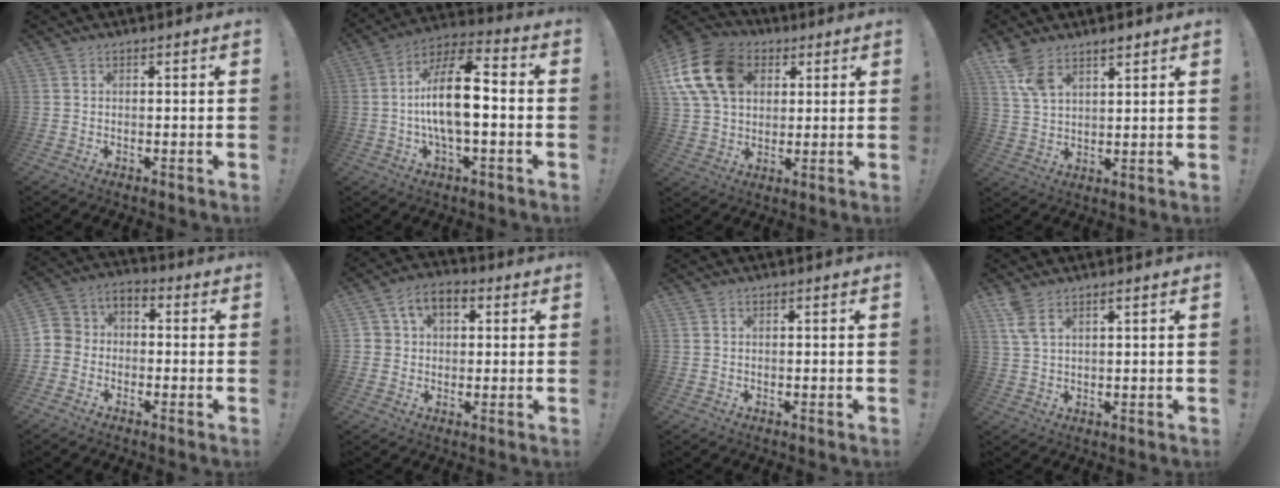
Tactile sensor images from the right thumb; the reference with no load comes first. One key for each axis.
{"total": 15.5, "fx": -1.4, "fy": 6.1, "fz": 14.2, "tx": -0.259, "ty": 0.005, "tz": -0.030}
{"total": 17.9, "fx": 6.1, "fy": 13.3, "fz": 10.3, "tx": -0.191, "ty": -0.012, "tz": 0.120}
{"total": 7.5, "fx": 5.5, "fy": 3.3, "fz": 4.0, "tx": -0.066, "ty": -0.026, "tz": 0.103}
{"total": 6.1, "fx": -4.2, "fy": 4.2, "fz": 1.5, "tx": -0.034, "ty": 0.031, "tz": -0.079}
{"total": 7.1, "fx": 2.2, "fy": 5.2, "fz": 4.4, "tx": -0.077, "ty": 0.004, "tz": 0.042}
{"total": 0.0}
{"total": 5.1, "fx": 3.1, "fy": 1.4, "fz": 3.8, "tx": -0.067, "ty": -0.012, "tz": 0.058}